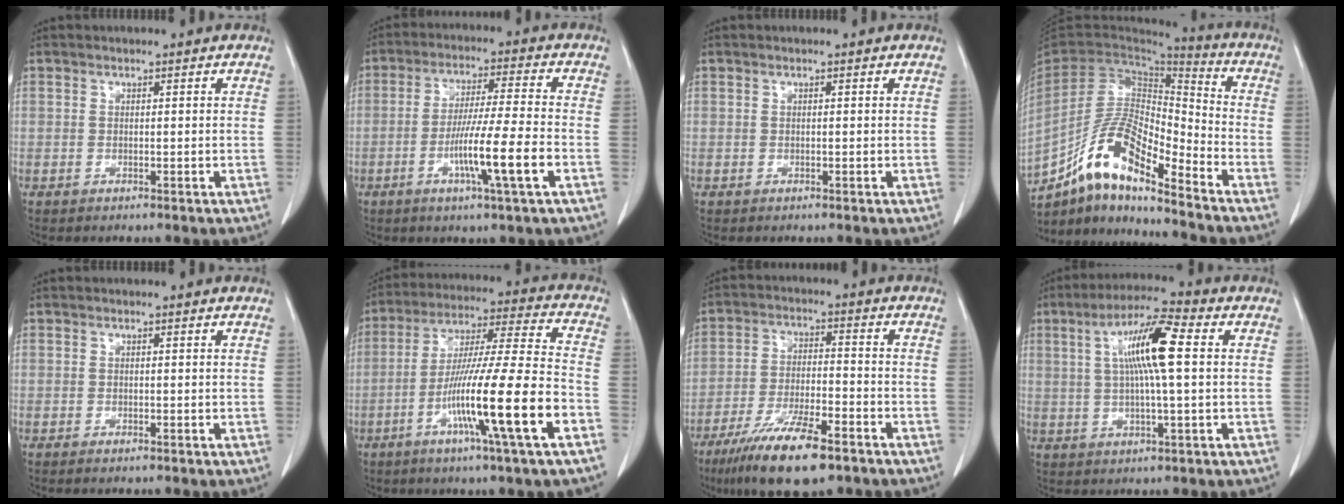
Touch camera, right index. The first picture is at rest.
{"total": 10.6, "force": [-3.7, -0.8, 9.9], "torque": [-0.179, -0.011, -0.067]}
{"total": 0.0}
{"total": 14.3, "force": [-10.7, 3.0, 9.0], "torque": [-0.179, 0.017, -0.196]}
{"total": 0.6, "force": [-0.4, 0.0, 0.4], "torque": [-0.011, -0.002, -0.007]}
{"total": 17.7, "force": [-6.8, -1.0, 16.2], "torque": [-0.296, -0.016, -0.122]}
{"total": 13.2, "force": [-8.8, 2.5, 9.5], "torque": [-0.175, -0.025, -0.153]}
{"total": 10.3, "force": [1.9, 0.8, 10.1], "torque": [-0.188, 0.013, 0.029]}